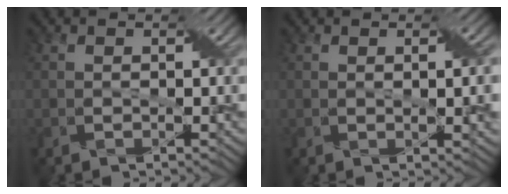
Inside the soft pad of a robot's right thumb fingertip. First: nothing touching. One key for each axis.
{"total": 3.3, "fx": 0.6, "fy": 0.7, "fz": 3.2, "tx": -0.052, "ty": 0.006, "tz": 0.013}